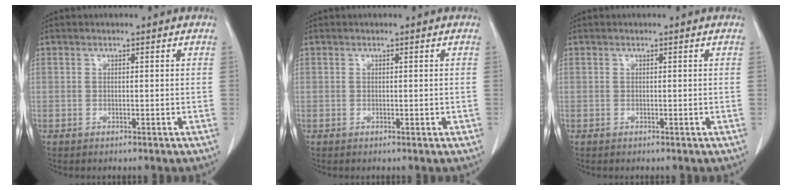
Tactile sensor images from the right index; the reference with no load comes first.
{"total": 0.7, "force": [-0.1, 0.3, 0.6], "torque": [-0.009, -0.001, 0.002]}
{"total": 0.0}